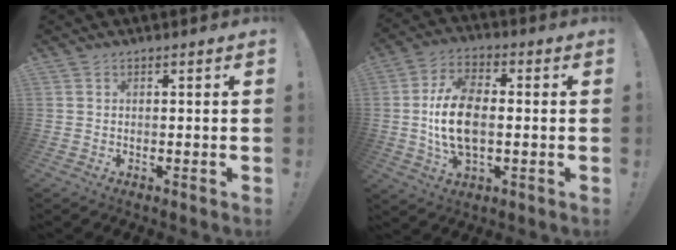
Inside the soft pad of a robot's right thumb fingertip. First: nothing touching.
{"total": 14.1, "force": [-0.6, 8.2, 11.5], "torque": [-0.208, 0.003, -0.010]}